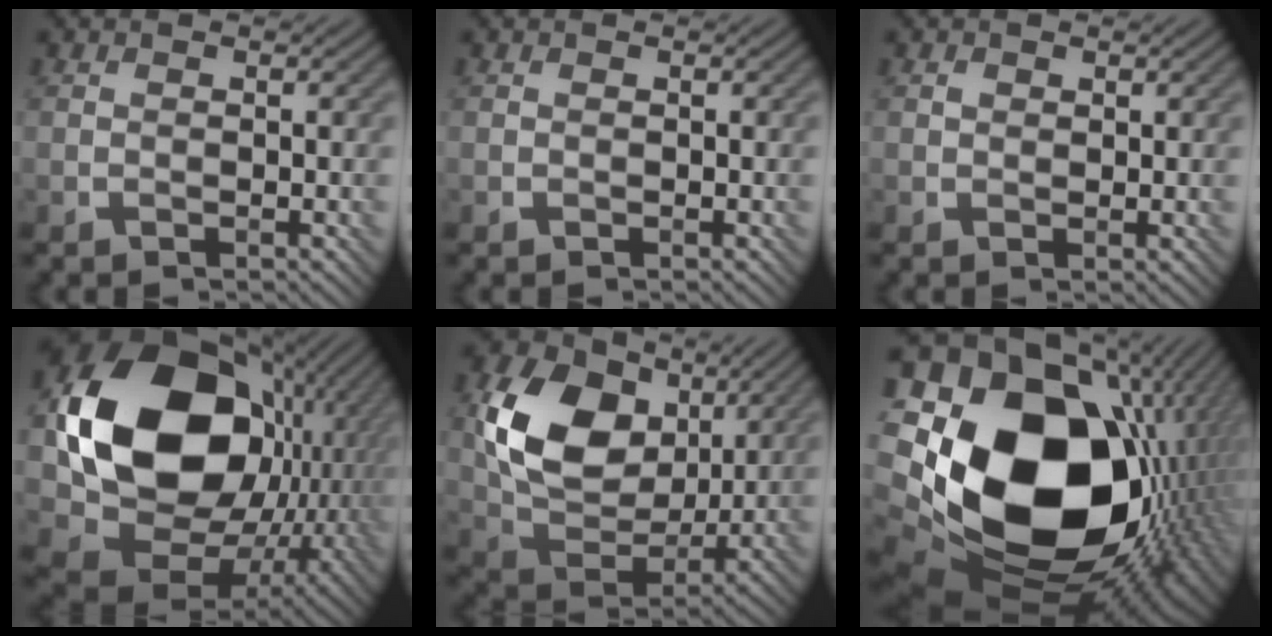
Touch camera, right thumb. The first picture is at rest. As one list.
[{"total": 0.0}, {"total": 0.9, "force": [0.4, 0.7, 0.4], "torque": [-0.006, -0.004, 0.007]}, {"total": 20.6, "force": [2.4, 16.2, 12.4], "torque": [-0.293, -0.029, 0.064]}, {"total": 14.1, "force": [4.0, 10.1, 9.0], "torque": [-0.183, 0.003, 0.075]}, {"total": 25.0, "force": [-0.8, 18.5, 16.8], "torque": [-0.349, -0.065, 0.027]}]